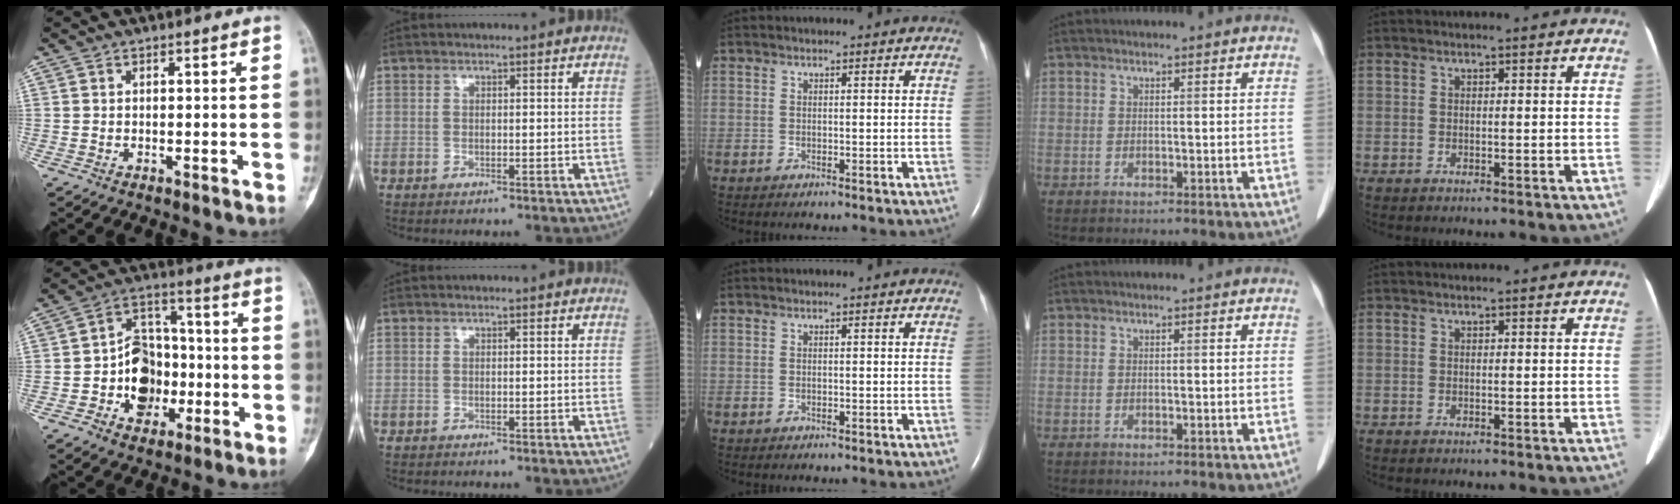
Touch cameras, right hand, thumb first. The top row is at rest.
{"thumb": {"total": 12.2, "force": [-2.9, 9.5, 7.2], "torque": [-0.070, 0.039, -0.051]}}